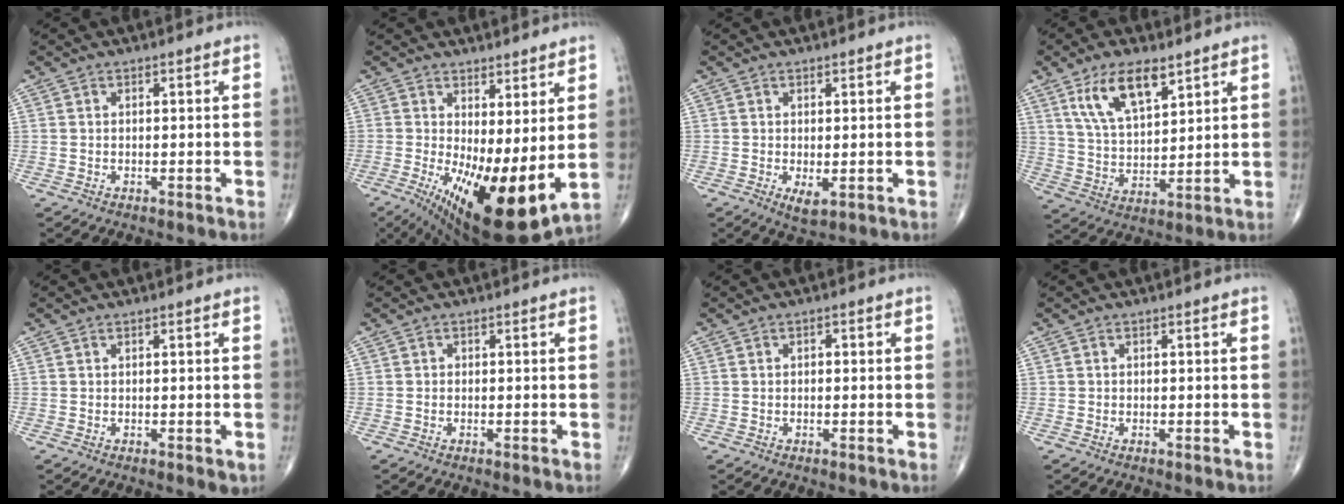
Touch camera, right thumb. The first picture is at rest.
{"total": 16.3, "force": [-0.2, 5.4, 15.3], "torque": [-0.263, -0.034, 0.016]}
{"total": 2.9, "force": [-0.5, 1.3, 2.6], "torque": [-0.041, -0.009, -0.002]}
{"total": 11.6, "force": [6.5, 5.1, 8.1], "torque": [-0.136, -0.029, 0.132]}
{"total": 1.3, "force": [0.1, 0.5, 1.2], "torque": [-0.016, -0.003, 0.005]}
{"total": 0.0}
{"total": 0.8, "force": [0.1, 0.5, 0.7], "torque": [-0.007, 0.003, -0.001]}
{"total": 0.0}